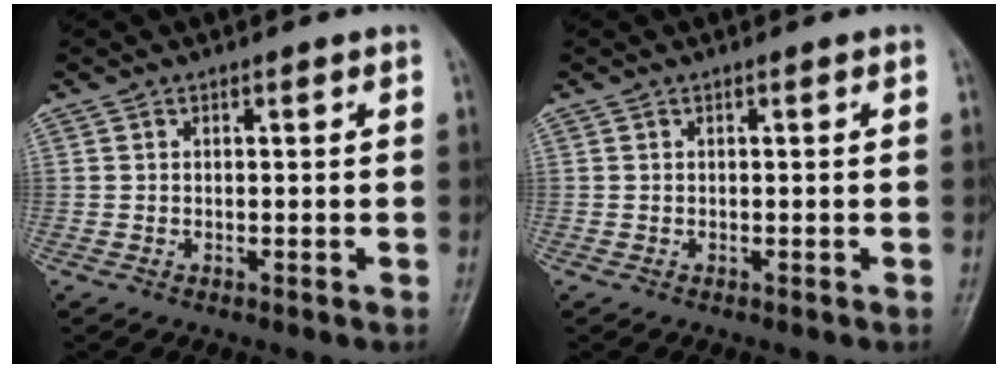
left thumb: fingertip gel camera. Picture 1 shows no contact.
{"total": 0.0}